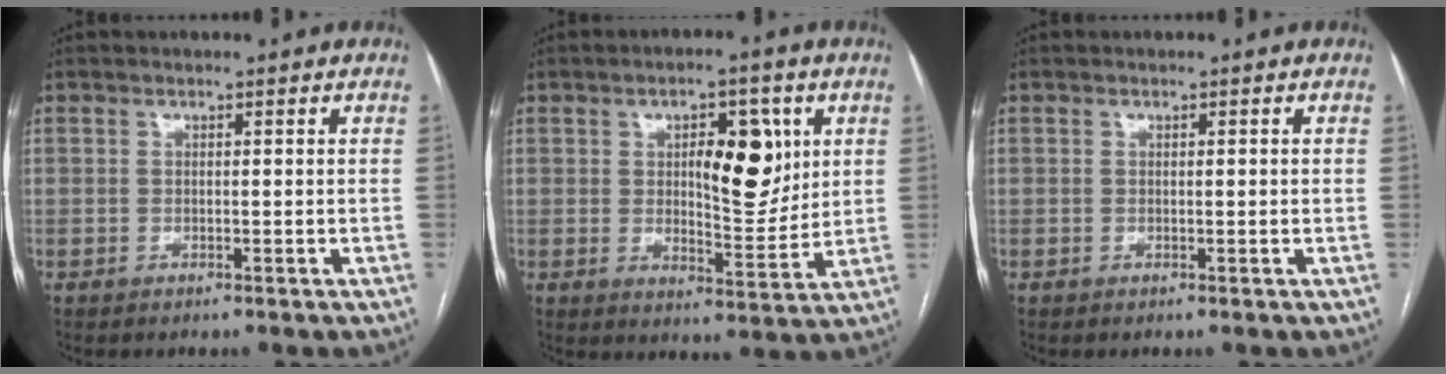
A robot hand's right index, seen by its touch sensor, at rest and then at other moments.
{"total": 10.1, "force": [2.9, 3.9, 8.8], "torque": [-0.127, 0.004, 0.048]}
{"total": 0.5, "force": [0.0, 0.0, 0.5], "torque": [-0.009, 0.000, 0.001]}